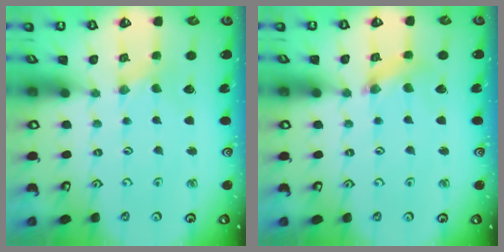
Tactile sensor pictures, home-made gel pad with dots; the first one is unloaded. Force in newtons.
{"total": 2.7, "press": 2.6, "slide": 0.4}